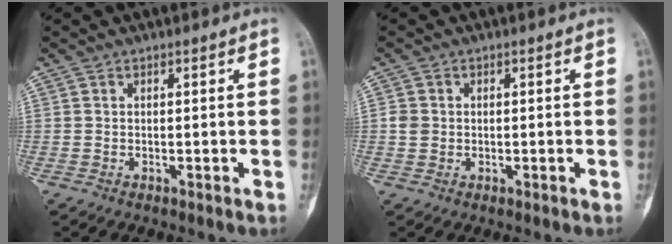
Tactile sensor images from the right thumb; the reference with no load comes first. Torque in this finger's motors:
{"motor_torque": [-0.46, 0.55, 0.30, 0.18, 0.01]}